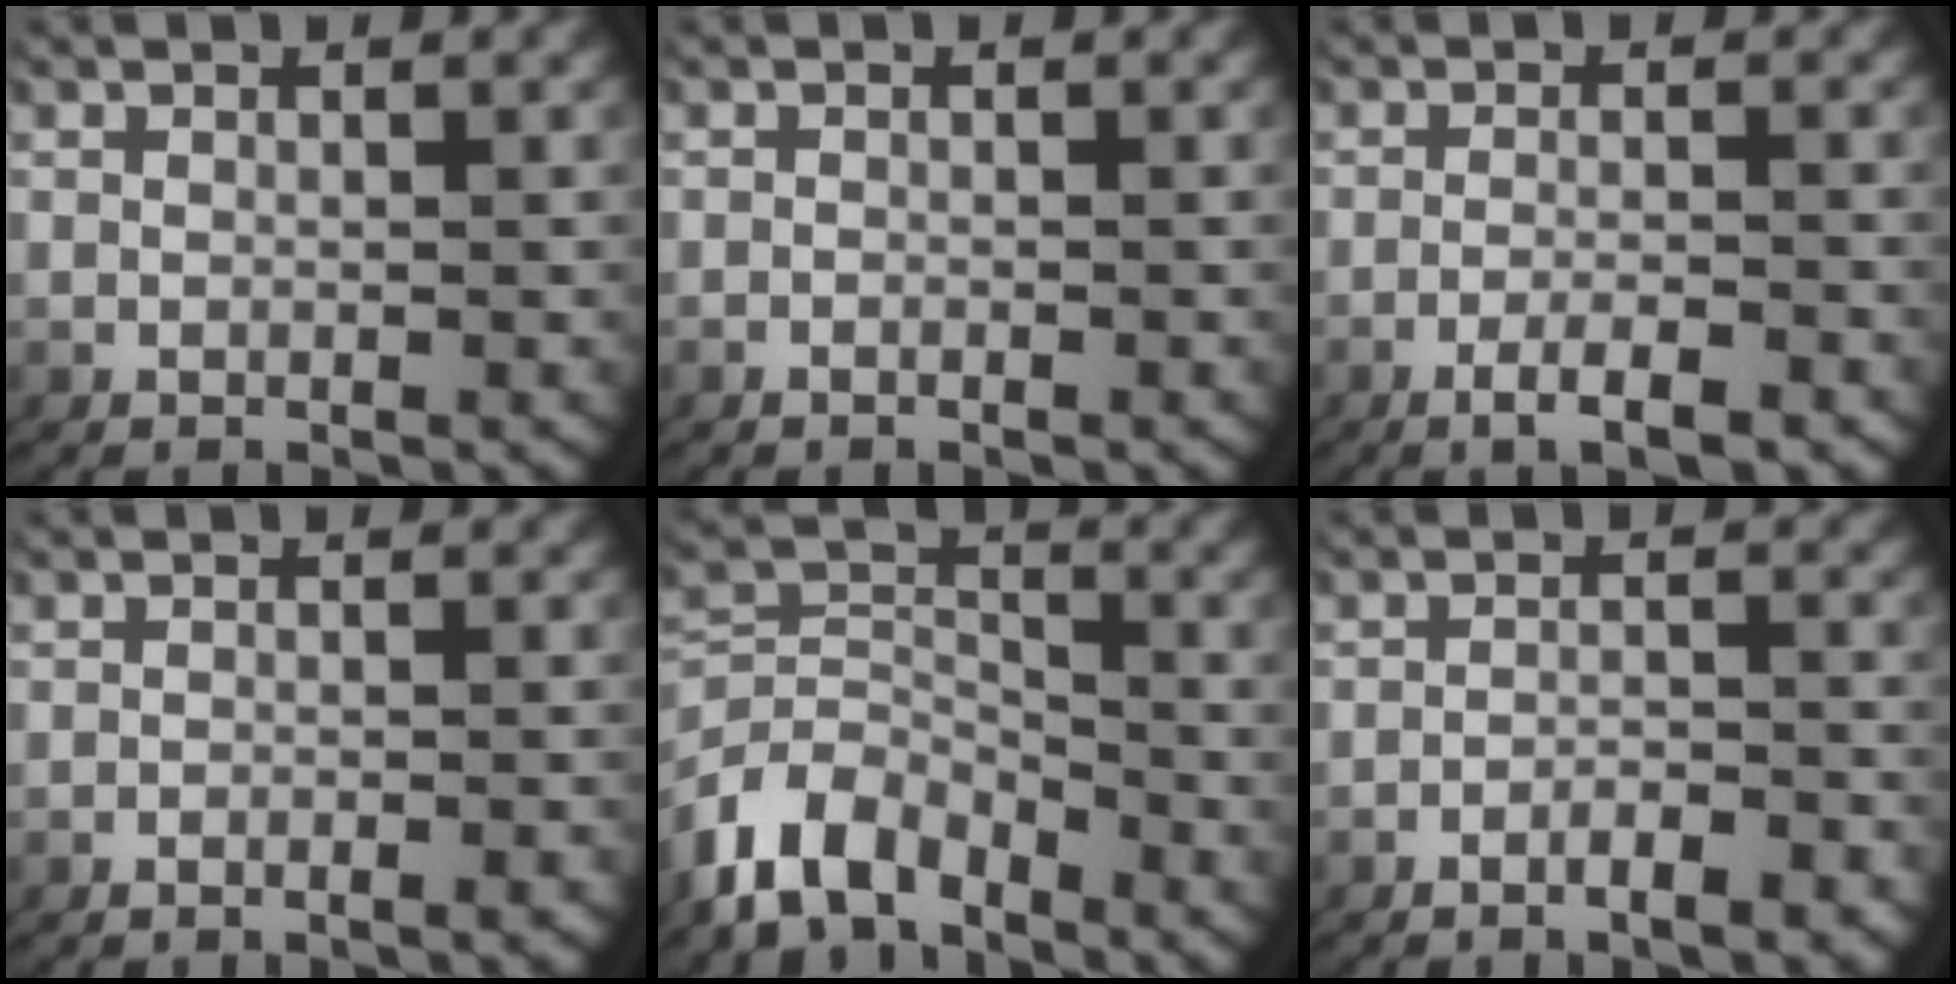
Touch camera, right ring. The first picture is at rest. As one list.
[{"total": 0.5, "force": [-0.5, -0.1, 0.1], "torque": [-0.008, -0.007, -0.007]}, {"total": 3.5, "force": [-2.3, 0.8, 2.5], "torque": [-0.048, -0.007, -0.037]}, {"total": 1.1, "force": [-1.0, 0.1, 0.5], "torque": [-0.009, -0.002, -0.019]}, {"total": 7.5, "force": [-4.4, 5.3, 3.0], "torque": [-0.060, -0.030, -0.074]}, {"total": 2.8, "force": [-2.4, 0.8, 1.2], "torque": [-0.015, -0.002, -0.046]}]